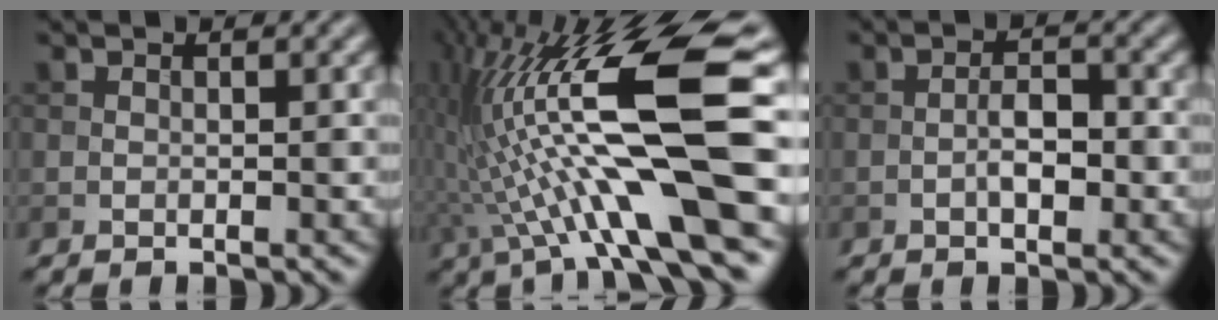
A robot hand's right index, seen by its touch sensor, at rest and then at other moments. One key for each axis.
{"total": 15.1, "fx": -0.3, "fy": 2.7, "fz": 14.8, "tx": -0.275, "ty": 0.024, "tz": 0.004}
{"total": 2.6, "fx": -0.7, "fy": 1.1, "fz": 2.3, "tx": -0.038, "ty": 0.005, "tz": -0.015}